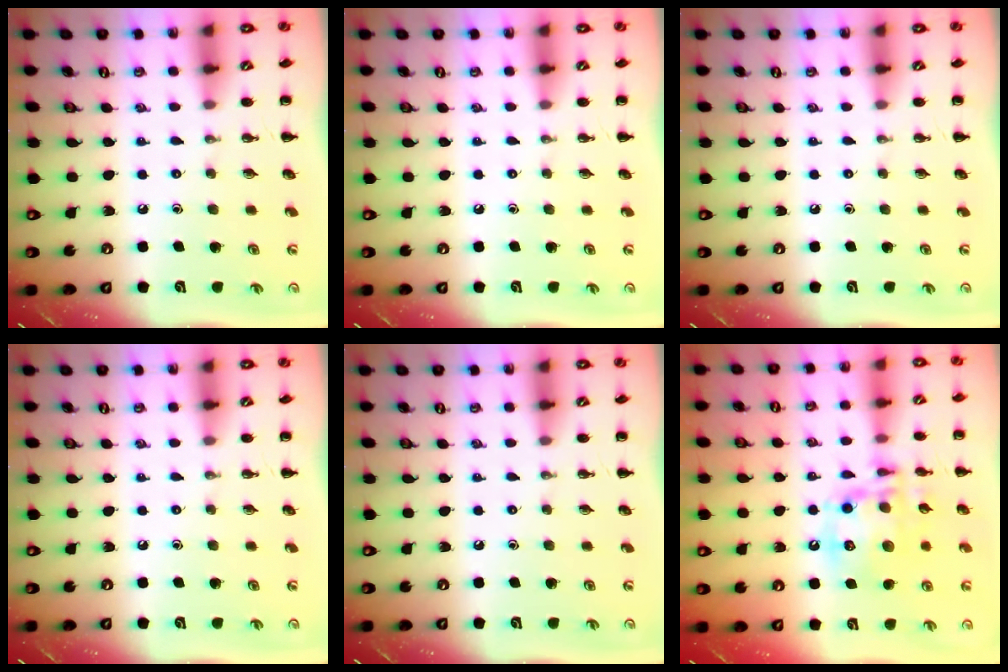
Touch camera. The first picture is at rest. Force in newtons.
{"total": 0.0}
{"total": 0.0}
{"total": 0.0}
{"total": 0.0}
{"total": 14.8, "press": 14.6, "slide": 2.8}